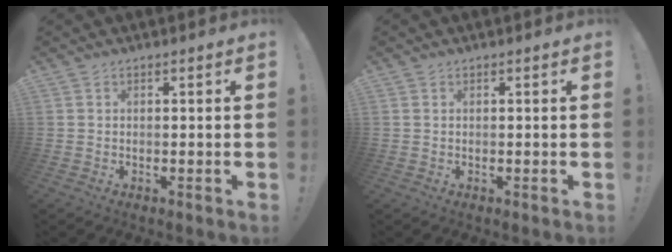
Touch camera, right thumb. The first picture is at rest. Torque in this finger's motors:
{"motor_torque": [0.00, -0.04, -0.17, -0.19, 0.03]}